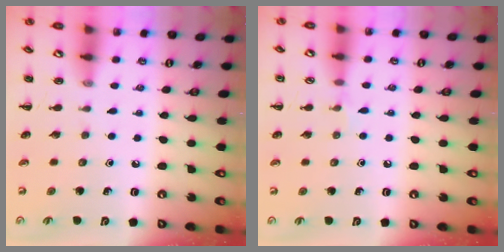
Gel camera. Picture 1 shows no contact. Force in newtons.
{"total": 3.7, "press": 3.5, "slide": 1.3}